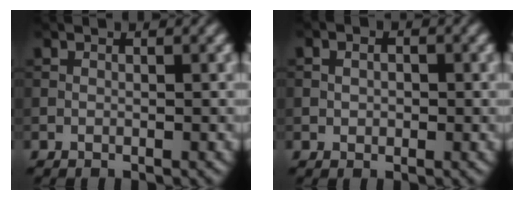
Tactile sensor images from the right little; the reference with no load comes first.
{"total": 1.7, "force": [0.2, 1.3, 1.0], "torque": [-0.018, 0.004, -0.001]}